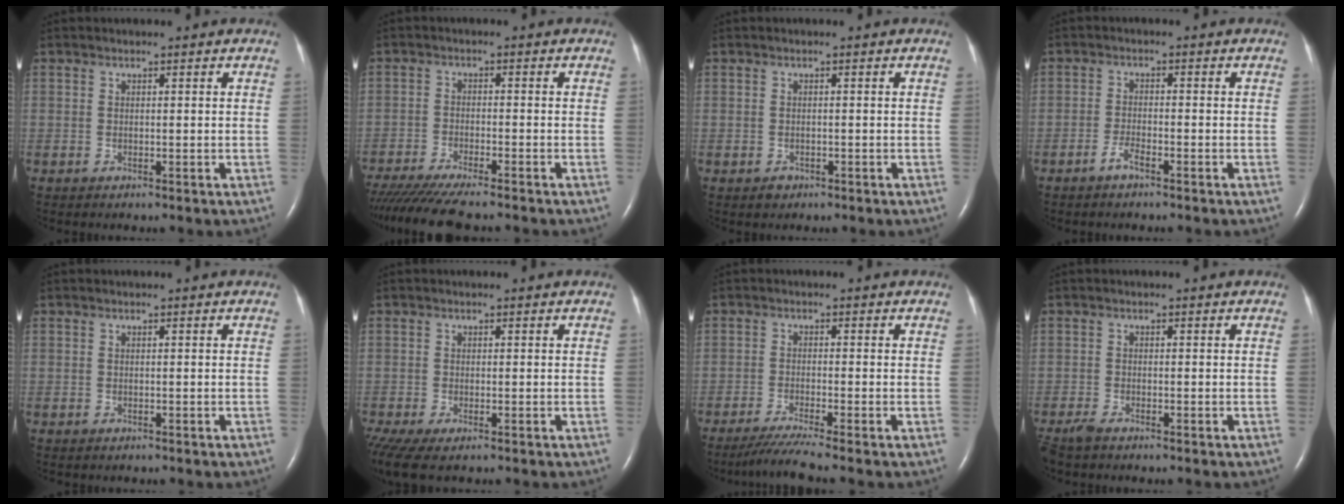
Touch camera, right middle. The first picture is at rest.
{"total": 13.1, "force": [-11.3, 0.9, 6.6], "torque": [-0.104, -0.033, -0.180]}
{"total": 1.0, "force": [-0.6, 0.7, 0.1], "torque": [-0.002, 0.001, -0.008]}
{"total": 2.2, "force": [-1.6, 0.3, 1.5], "torque": [-0.033, 0.000, -0.033]}
{"total": 0.0}
{"total": 6.0, "force": [-4.0, 2.0, 4.1], "torque": [-0.093, -0.013, -0.073]}
{"total": 5.4, "force": [-4.4, -1.5, 2.7], "torque": [-0.052, -0.025, -0.082]}
{"total": 2.6, "force": [-2.2, 0.4, 1.3], "torque": [-0.032, -0.008, -0.040]}